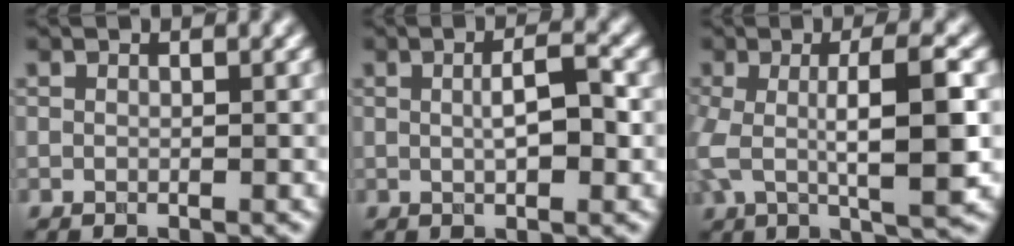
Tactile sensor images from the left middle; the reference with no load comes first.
{"total": 3.5, "force": [0.1, 0.8, 3.4], "torque": [-0.063, 0.003, 0.003]}
{"total": 8.0, "force": [-0.3, 2.2, 7.7], "torque": [-0.136, 0.004, -0.009]}